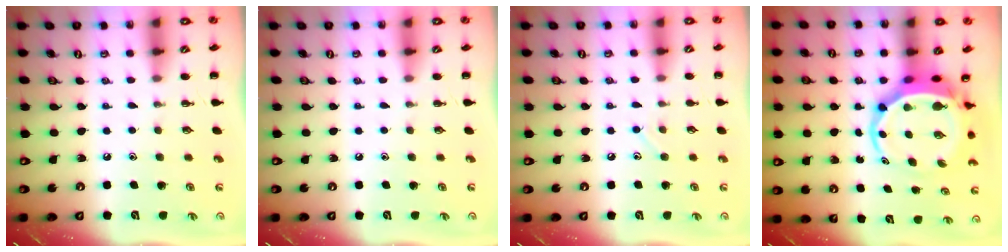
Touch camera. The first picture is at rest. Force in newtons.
{"total": 0.0}
{"total": 6.7, "press": 6.4, "slide": 2.1}
{"total": 6.9, "press": 6.6, "slide": 2.0}